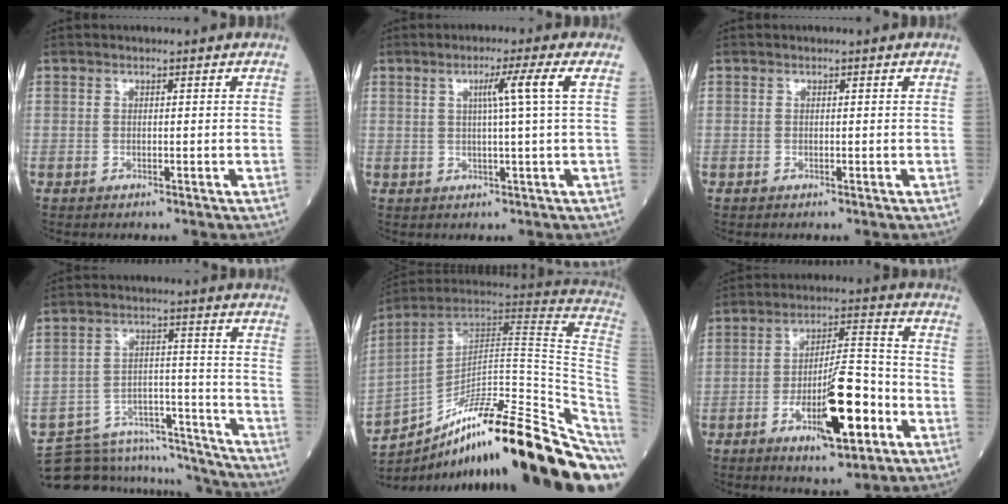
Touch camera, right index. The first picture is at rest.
{"total": 4.6, "force": [1.3, -1.6, 4.2], "torque": [-0.075, 0.002, 0.025]}
{"total": 0.0}
{"total": 15.9, "force": [-15.4, 3.2, 2.0], "torque": [-0.021, 0.047, -0.225]}
{"total": 28.4, "force": [-17.0, 4.1, 22.4], "torque": [-0.217, 0.037, -0.256]}
{"total": 12.7, "force": [-5.0, 2.6, 11.4], "torque": [-0.195, 0.003, -0.076]}